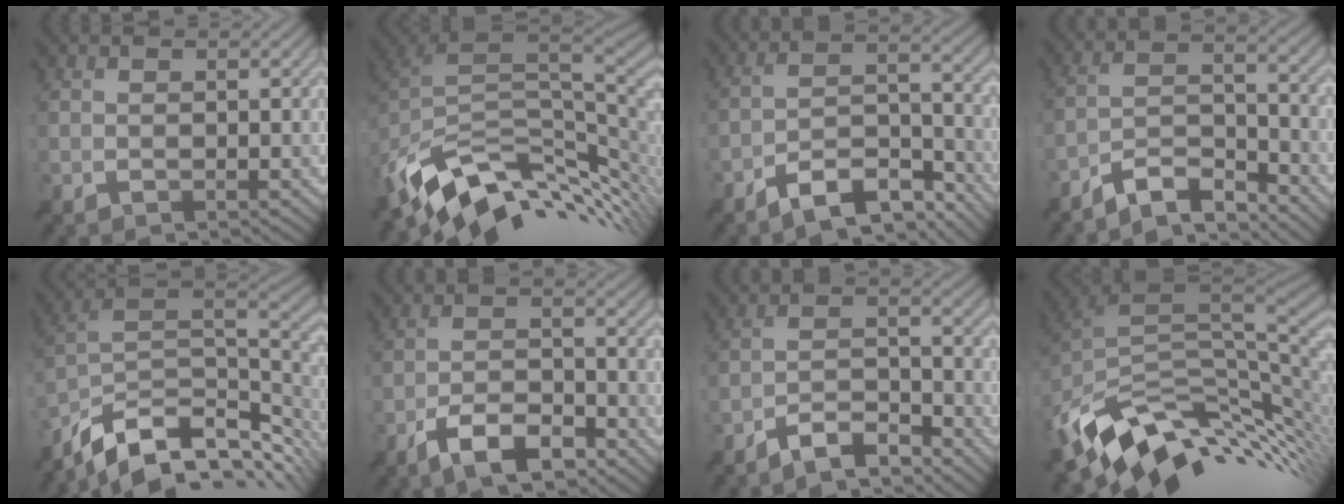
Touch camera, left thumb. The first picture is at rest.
{"total": 13.4, "force": [-2.4, 8.1, 10.4], "torque": [-0.224, -0.026, -0.026]}
{"total": 10.2, "force": [-8.1, 2.8, 5.5], "torque": [-0.090, 0.005, -0.151]}
{"total": 7.7, "force": [-6.7, 1.6, 3.4], "torque": [-0.059, 0.004, -0.133]}
{"total": 13.8, "force": [-7.2, 7.0, 9.4], "torque": [-0.205, -0.014, -0.127]}
{"total": 7.8, "force": [-5.6, 2.5, 4.8], "torque": [-0.089, -0.001, -0.107]}
{"total": 6.1, "force": [-5.2, 1.4, 2.9], "torque": [-0.053, 0.001, -0.103]}
{"total": 14.6, "force": [-3.7, 9.0, 10.9], "torque": [-0.240, -0.027, -0.052]}